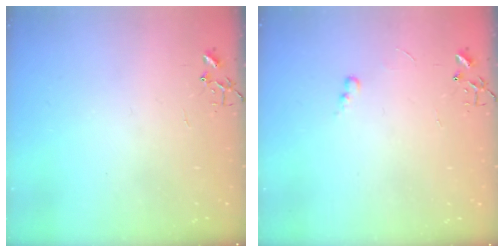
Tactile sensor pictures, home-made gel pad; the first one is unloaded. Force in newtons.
{"total": 4.0, "press": 3.9, "slide": 0.6}